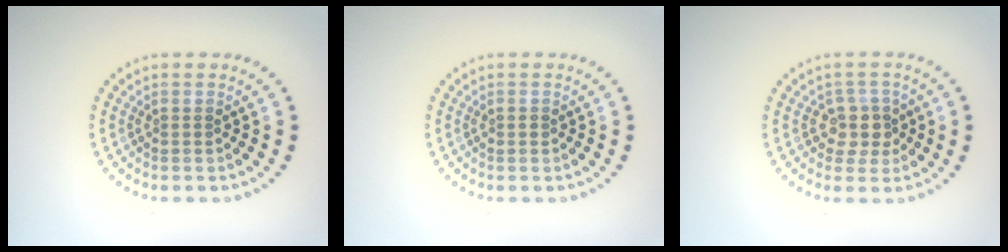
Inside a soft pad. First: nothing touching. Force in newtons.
{"total": 0.6, "press": 0.6, "slide": 0.2}
{"total": 2.5, "press": 2.0, "slide": 1.4}